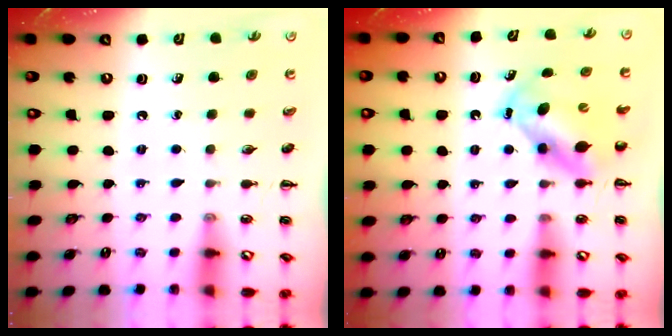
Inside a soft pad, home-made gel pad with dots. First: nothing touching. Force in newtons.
{"total": 5.9, "press": 5.8, "slide": 1.1}